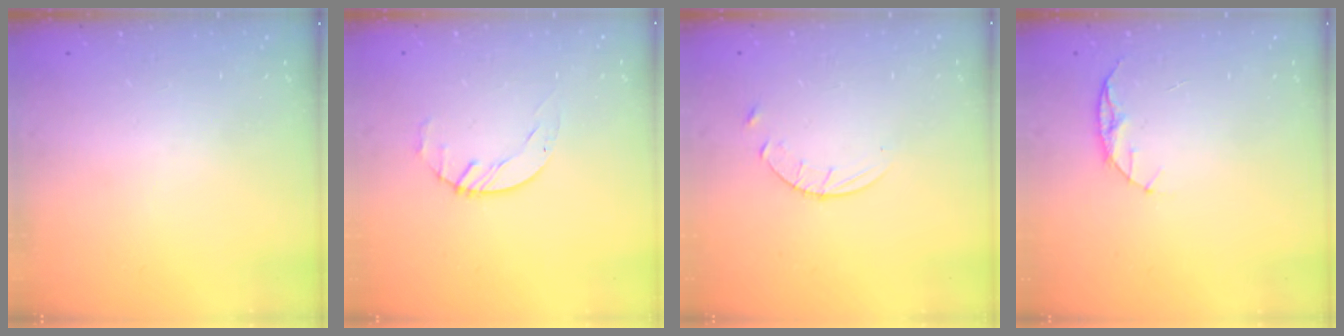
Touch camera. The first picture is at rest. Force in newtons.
{"total": 1.7, "press": 1.7, "slide": 0.3}
{"total": 5.6, "press": 5.5, "slide": 0.7}
{"total": 5.9, "press": 5.8, "slide": 0.7}